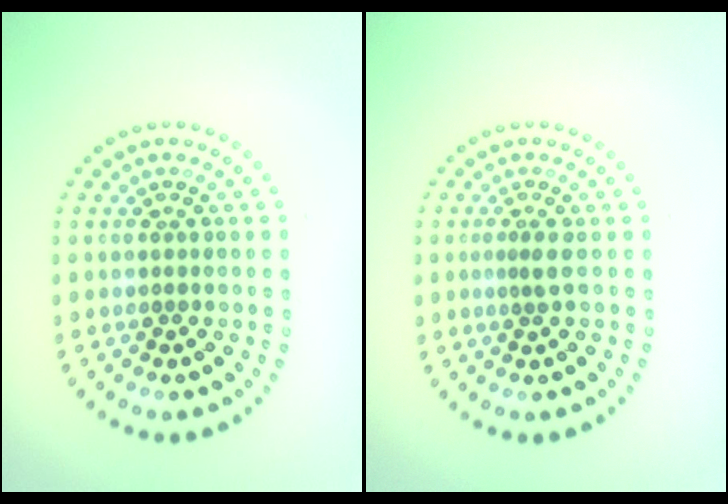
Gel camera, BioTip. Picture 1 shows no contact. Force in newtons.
{"total": 1.0, "press": 0.6, "slide": 0.8}